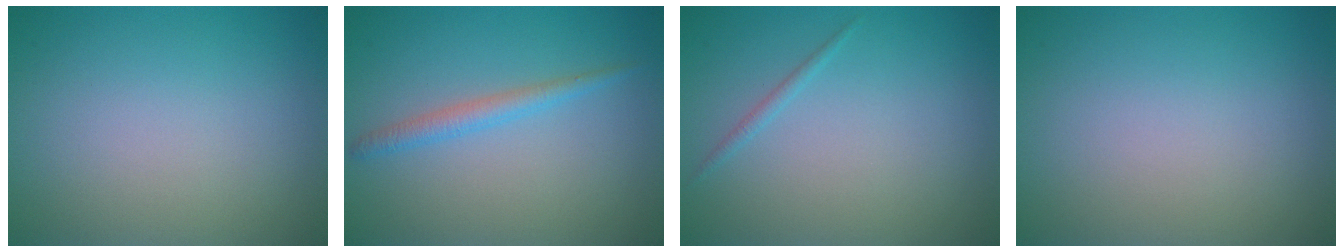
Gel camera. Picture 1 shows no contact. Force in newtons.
{"total": 1.8, "press": 1.8, "slide": 0.1}
{"total": 0.7, "press": 0.7, "slide": 0.1}
{"total": 0.0}